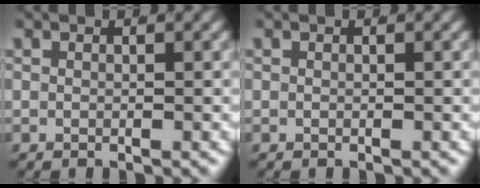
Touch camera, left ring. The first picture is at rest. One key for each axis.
{"total": 0.0}